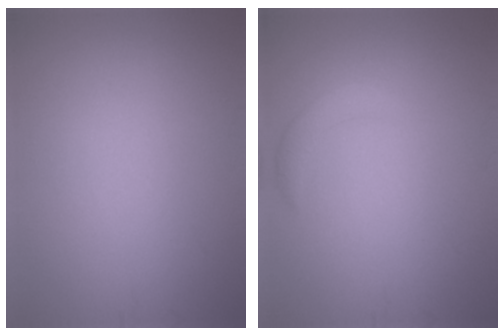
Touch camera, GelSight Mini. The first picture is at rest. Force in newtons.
{"total": 1.5, "press": 1.5, "slide": 0.1}